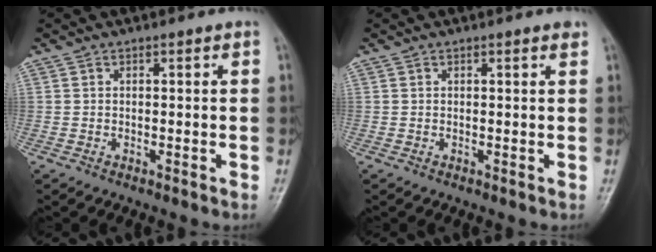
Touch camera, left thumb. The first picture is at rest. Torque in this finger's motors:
{"motor_torque": [0.18, -0.06, 0.27, 0.23, 0.00]}